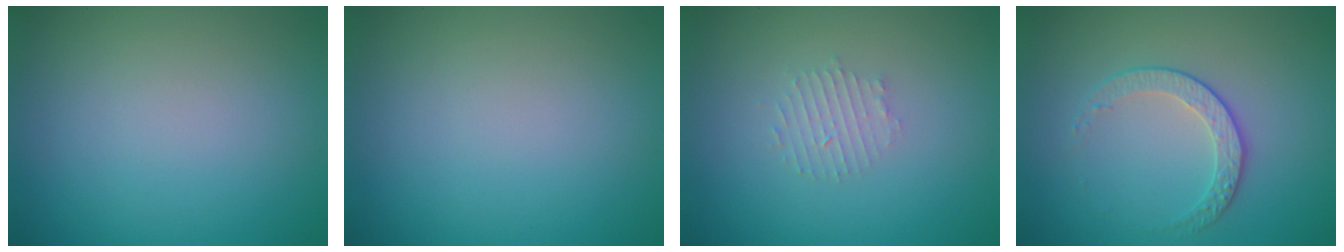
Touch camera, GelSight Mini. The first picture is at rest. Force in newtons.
{"total": 0.0}
{"total": 1.6, "press": 1.5, "slide": 0.3}
{"total": 2.2, "press": 1.7, "slide": 1.4}